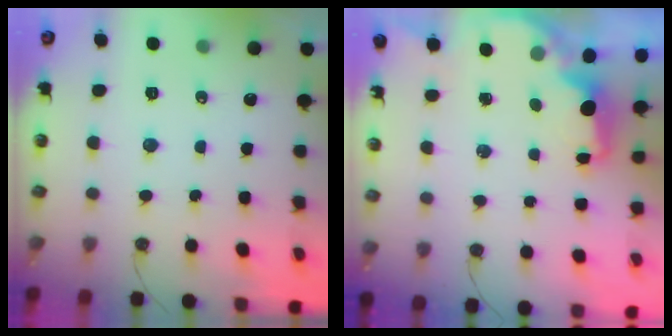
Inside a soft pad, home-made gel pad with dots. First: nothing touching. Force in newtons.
{"total": 2.6, "press": 2.5, "slide": 0.6}